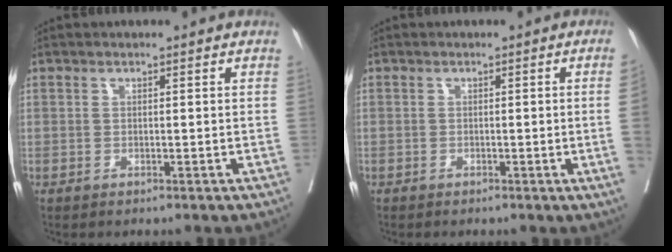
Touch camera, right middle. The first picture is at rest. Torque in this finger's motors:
{"motor_torque": [0.32, -0.29, -0.91, -0.21]}